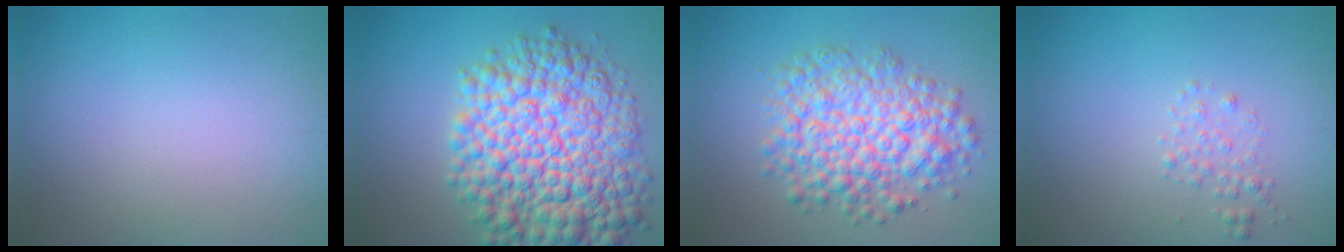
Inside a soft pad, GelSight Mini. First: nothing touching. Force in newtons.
{"total": 12.2, "press": 12.2, "slide": 0.3}
{"total": 7.0, "press": 7.0, "slide": 0.2}
{"total": 1.2, "press": 1.2, "slide": 0.1}